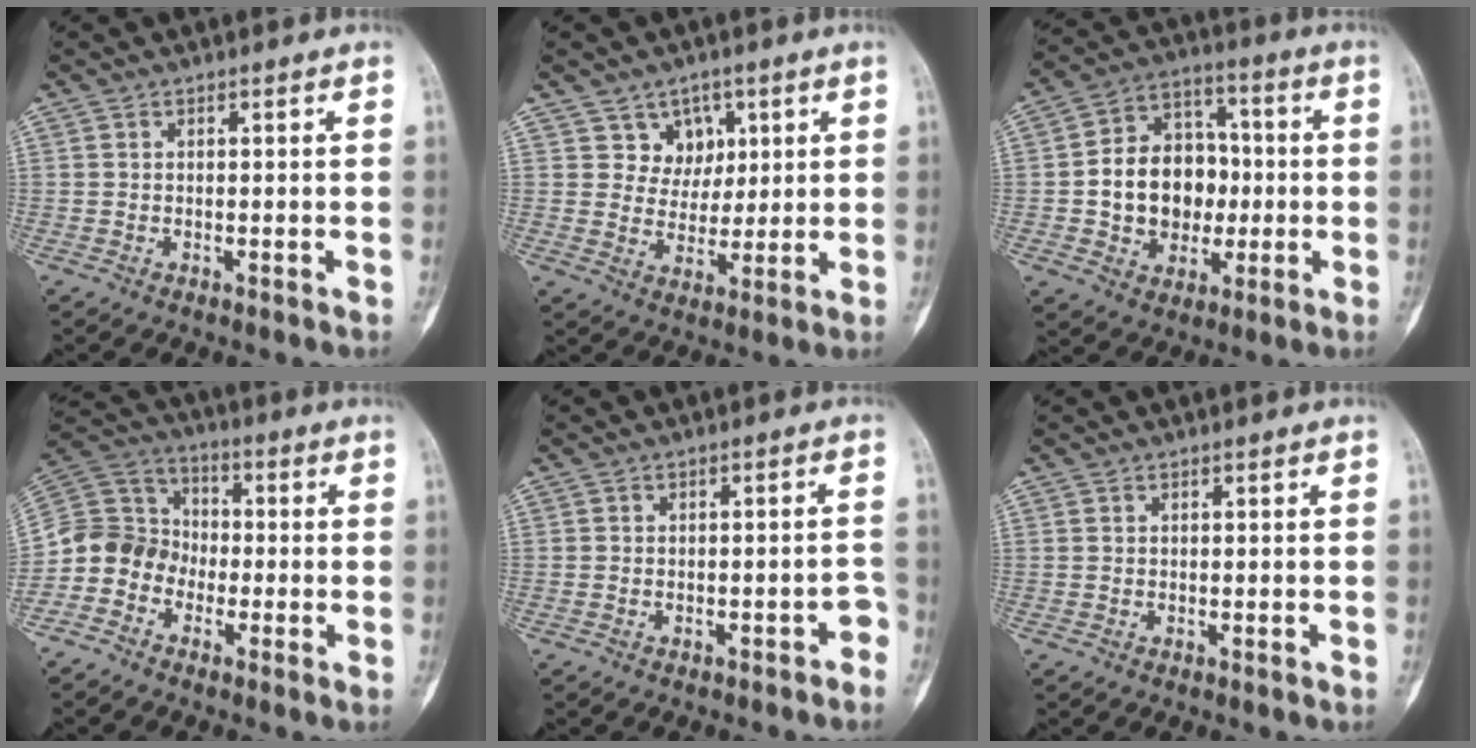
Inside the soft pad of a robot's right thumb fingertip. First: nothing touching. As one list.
[{"total": 6.3, "force": [3.1, 5.4, 1.2], "torque": [0.019, -0.015, 0.055]}, {"total": 15.1, "force": [-0.9, 12.0, 9.2], "torque": [-0.097, 0.033, -0.013]}, {"total": 10.2, "force": [-4.2, 8.7, 3.2], "torque": [-0.045, 0.060, -0.091]}, {"total": 2.8, "force": [-1.9, 1.4, 1.6], "torque": [-0.010, 0.033, -0.020]}, {"total": 0.0}]